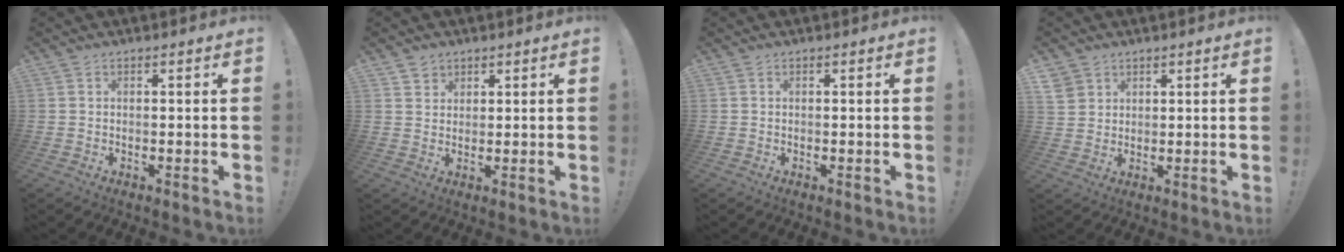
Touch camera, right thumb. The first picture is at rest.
{"total": 2.6, "force": [2.0, 1.6, 0.0], "torque": [0.000, -0.010, 0.036]}
{"total": 0.0}
{"total": 4.4, "force": [2.7, 3.4, 0.6], "torque": [-0.007, -0.016, 0.052]}